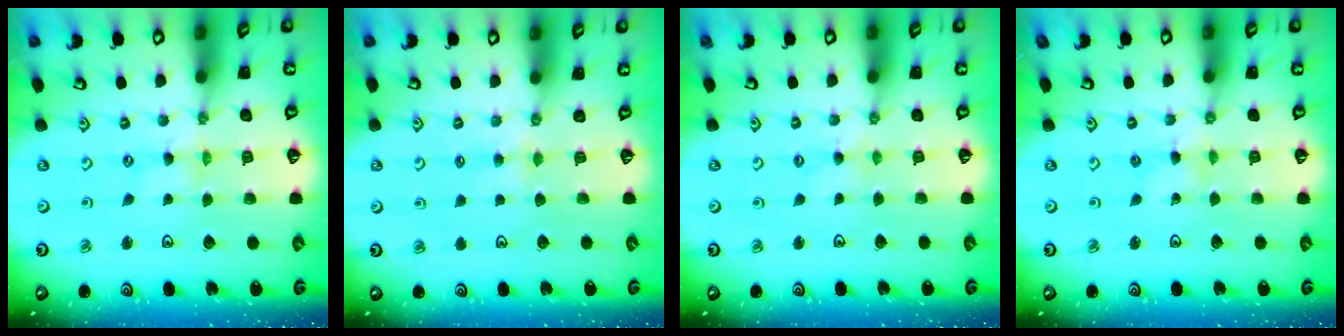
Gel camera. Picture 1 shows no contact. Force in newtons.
{"total": 3.2, "press": 3.1, "slide": 0.5}
{"total": 1.6, "press": 1.6, "slide": 0.4}
{"total": 1.4, "press": 1.4, "slide": 0.2}